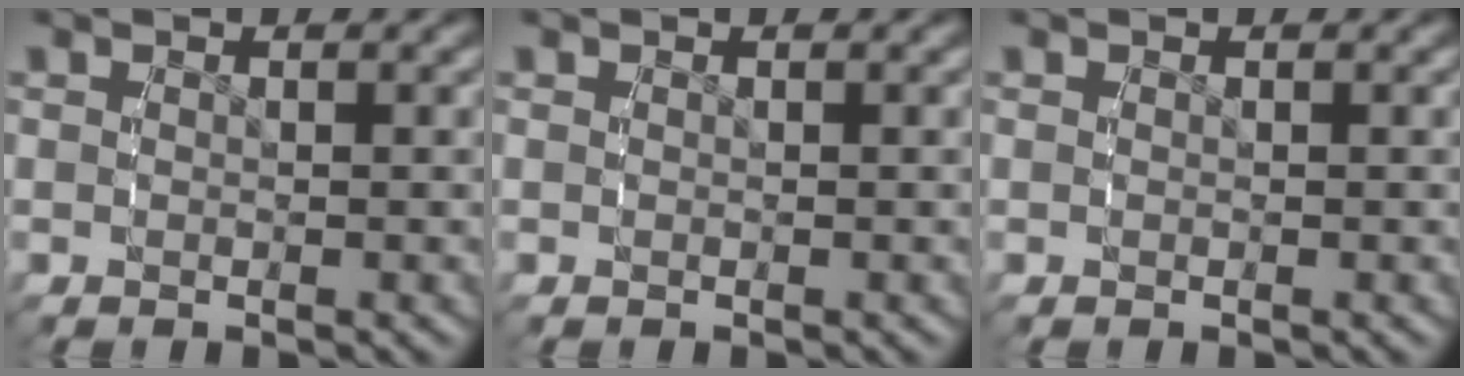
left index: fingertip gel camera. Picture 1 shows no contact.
{"total": 0.0}
{"total": 0.0}